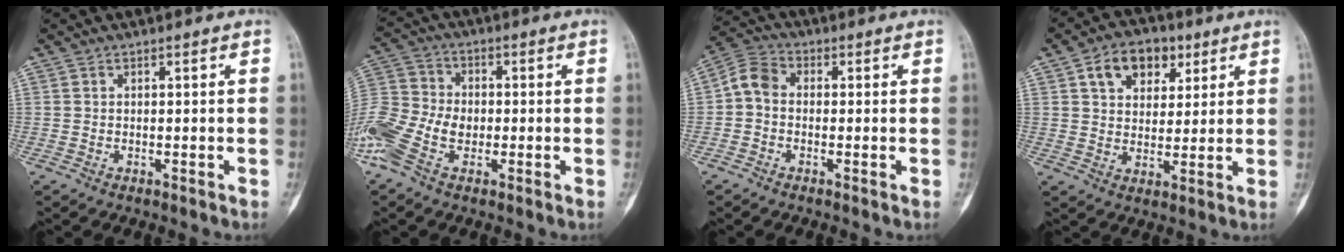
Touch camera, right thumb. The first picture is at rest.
{"total": 12.9, "force": [-3.9, 8.4, 9.0], "torque": [-0.216, 0.020, -0.080]}
{"total": 5.3, "force": [-0.4, 4.0, 3.5], "torque": [-0.060, 0.018, -0.025]}
{"total": 10.4, "force": [4.7, 7.1, 6.0], "torque": [-0.061, -0.008, 0.073]}